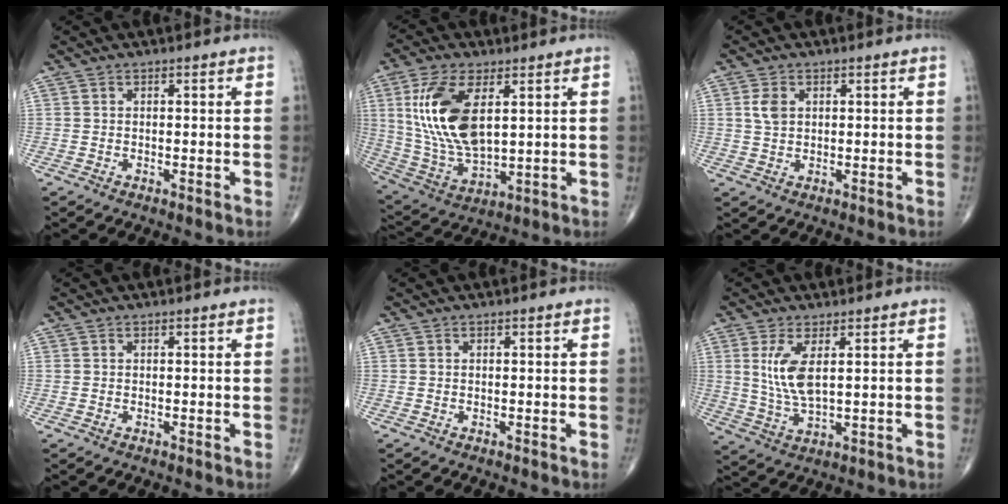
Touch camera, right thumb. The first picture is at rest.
{"total": 16.5, "force": [4.5, 8.0, 13.8], "torque": [-0.276, -0.019, 0.095]}
{"total": 3.2, "force": [0.9, 2.2, 2.2], "torque": [-0.039, -0.001, 0.019]}
{"total": 0.0}
{"total": 0.0}
{"total": 7.2, "force": [1.9, 2.5, 6.5], "torque": [-0.142, -0.017, 0.047]}